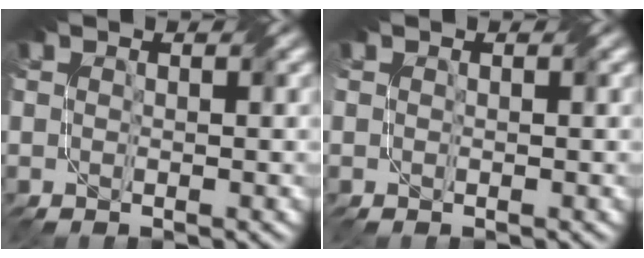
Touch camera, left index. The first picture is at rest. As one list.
[{"total": 0.0}]